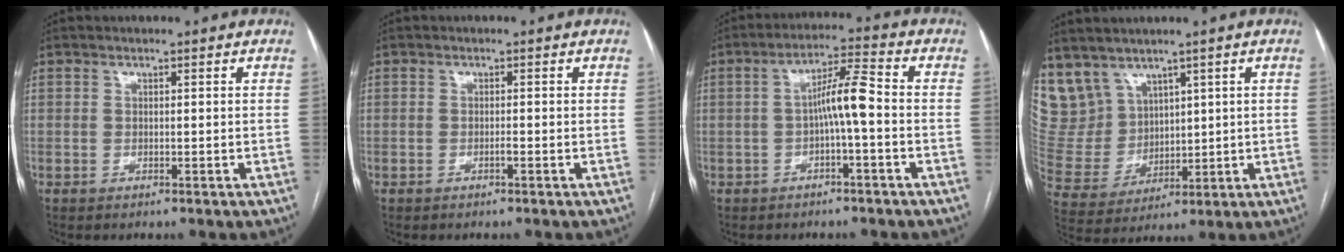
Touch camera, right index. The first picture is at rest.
{"total": 0.6, "force": [-0.3, 0.0, 0.5], "torque": [-0.009, 0.001, -0.005]}
{"total": 6.2, "force": [-0.8, 0.4, 6.1], "torque": [-0.104, 0.022, -0.014]}
{"total": 10.1, "force": [7.1, 6.9, 1.9], "torque": [-0.067, 0.027, 0.172]}